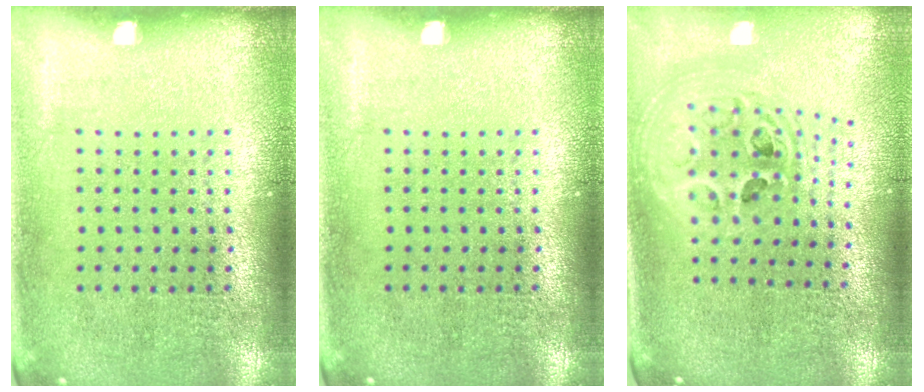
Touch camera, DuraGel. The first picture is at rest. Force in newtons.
{"total": 0.0}
{"total": 2.4, "press": 1.8, "slide": 1.5}